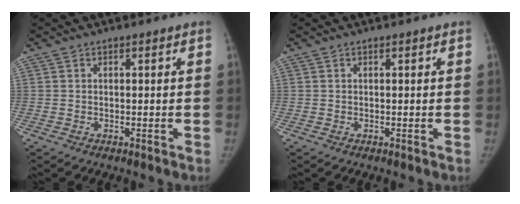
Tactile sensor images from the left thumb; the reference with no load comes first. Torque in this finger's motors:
{"motor_torque": [0.09, -0.03, 0.23, -0.23, 0.01]}